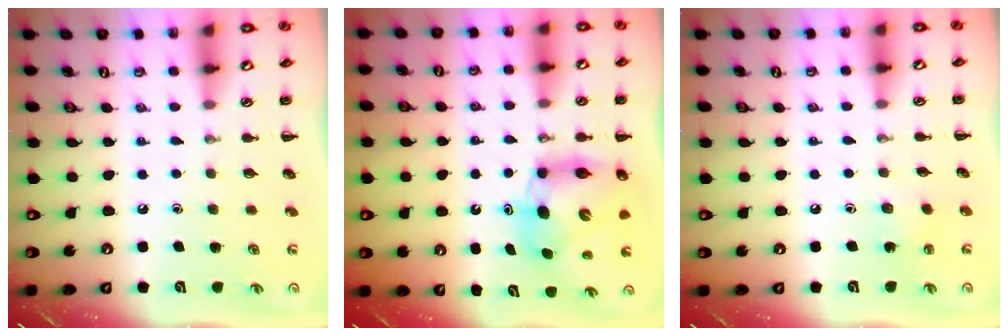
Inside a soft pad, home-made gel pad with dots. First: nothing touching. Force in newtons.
{"total": 8.7, "press": 8.3, "slide": 2.5}
{"total": 2.8, "press": 2.7, "slide": 0.9}